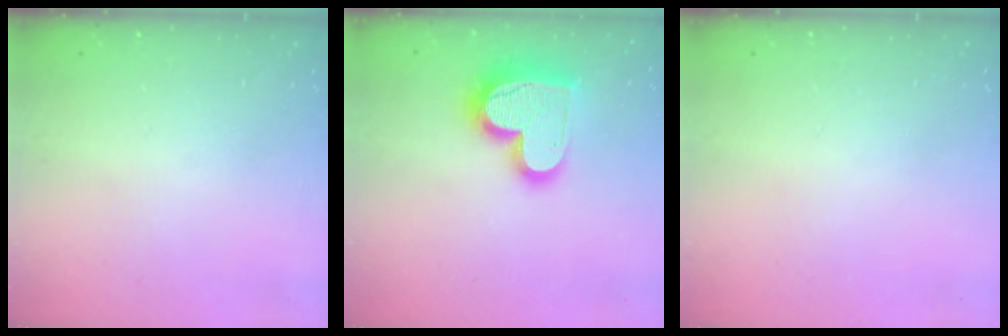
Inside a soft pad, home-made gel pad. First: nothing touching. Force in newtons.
{"total": 18.8, "press": 18.7, "slide": 1.6}
{"total": 0.0}